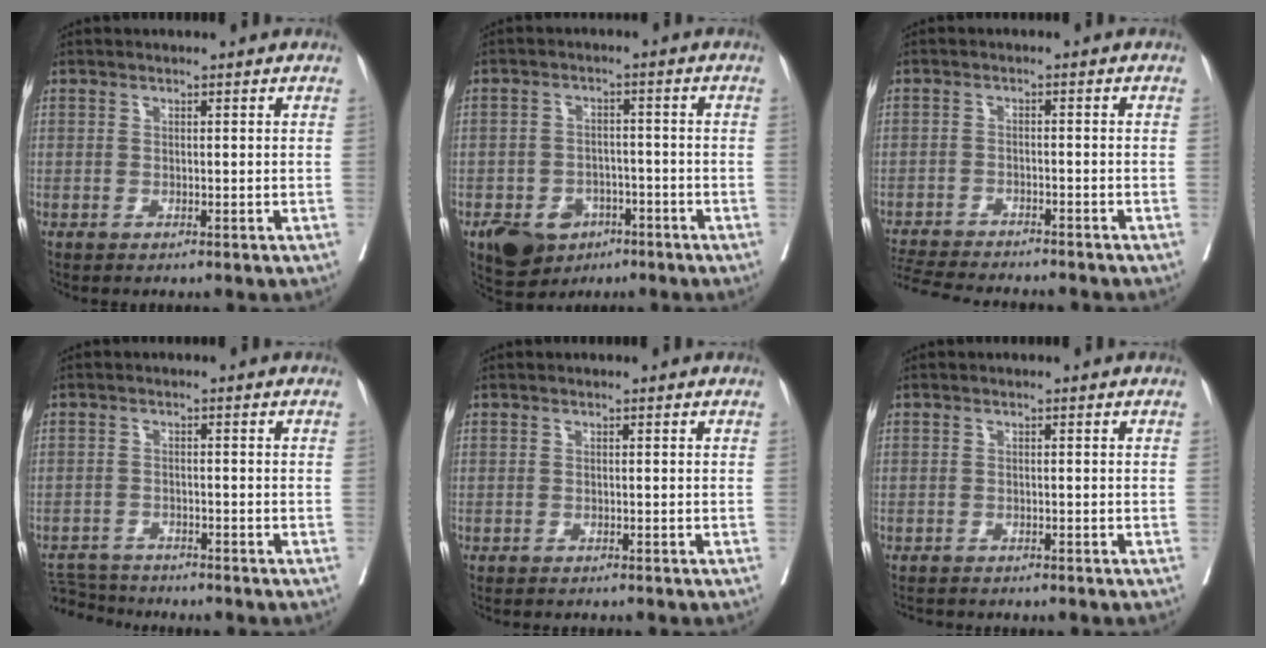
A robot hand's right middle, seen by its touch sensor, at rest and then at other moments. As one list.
[{"total": 8.6, "force": [-4.9, 6.0, 3.7], "torque": [-0.057, 0.008, -0.069]}, {"total": 12.0, "force": [-11.1, 1.4, 4.5], "torque": [-0.083, -0.011, -0.161]}, {"total": 4.7, "force": [-4.7, 0.2, 0.1], "torque": [0.001, -0.009, -0.084]}, {"total": 2.0, "force": [-1.7, 0.1, 0.9], "torque": [-0.014, -0.003, -0.019]}, {"total": 3.0, "force": [-2.7, 0.6, 1.1], "torque": [-0.017, -0.005, -0.037]}]